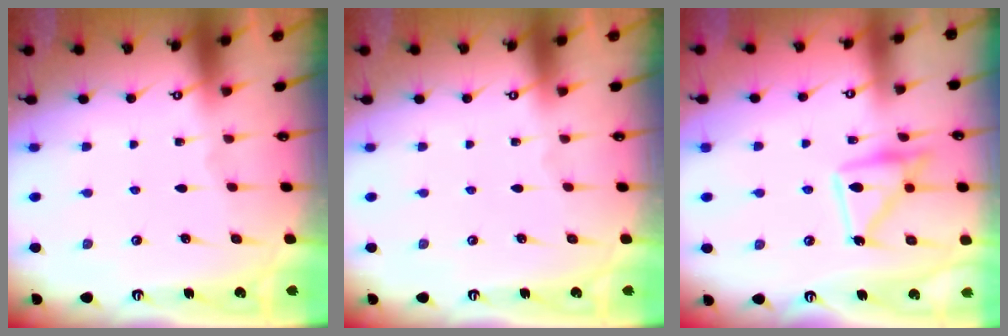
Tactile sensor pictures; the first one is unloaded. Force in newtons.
{"total": 0.0}
{"total": 14.5, "press": 14.5, "slide": 1.0}